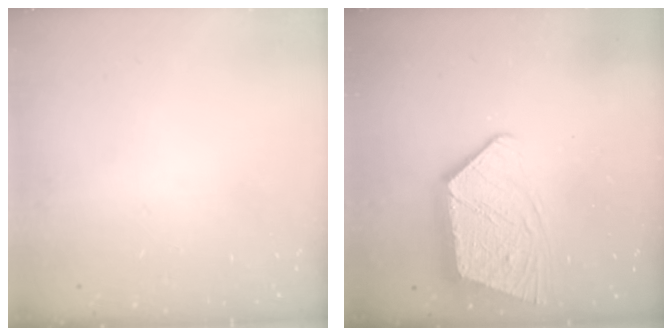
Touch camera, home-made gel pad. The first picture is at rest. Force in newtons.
{"total": 13.7, "press": 13.6, "slide": 1.0}